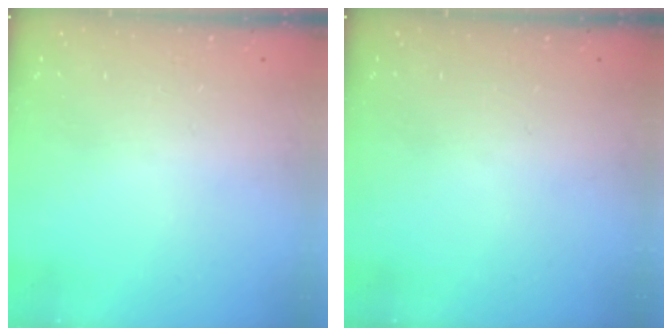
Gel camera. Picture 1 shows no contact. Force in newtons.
{"total": 0.0}